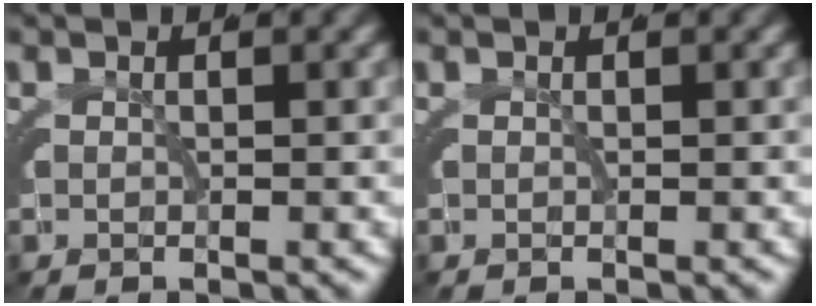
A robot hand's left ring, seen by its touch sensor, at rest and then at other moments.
{"total": 0.0}